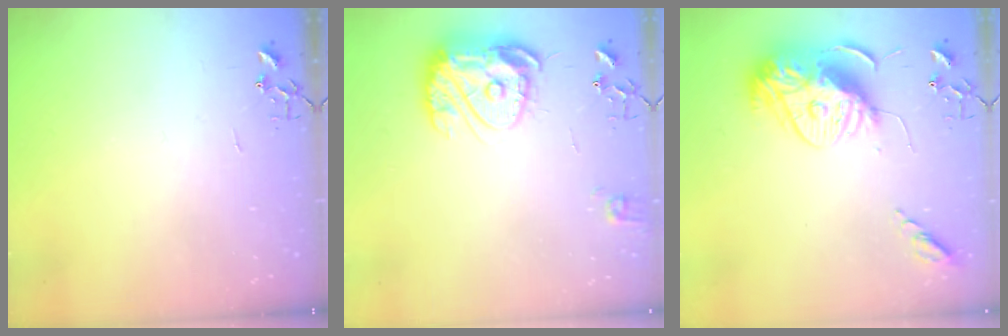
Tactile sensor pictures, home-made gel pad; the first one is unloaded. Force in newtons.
{"total": 15.9, "press": 15.8, "slide": 1.5}
{"total": 15.2, "press": 15.2, "slide": 1.4}